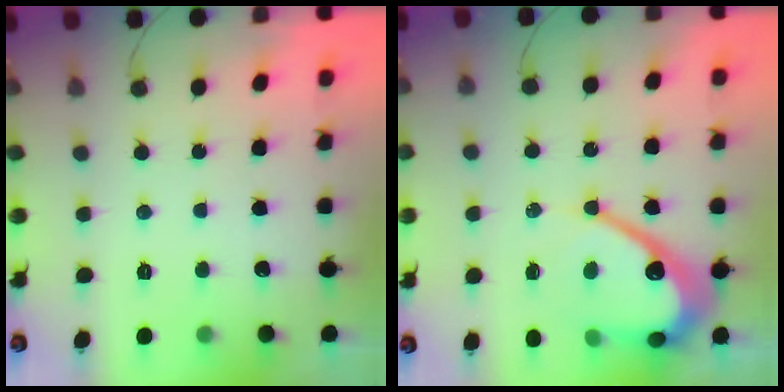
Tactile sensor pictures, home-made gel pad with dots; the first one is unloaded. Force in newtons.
{"total": 11.5, "press": 11.5, "slide": 1.1}